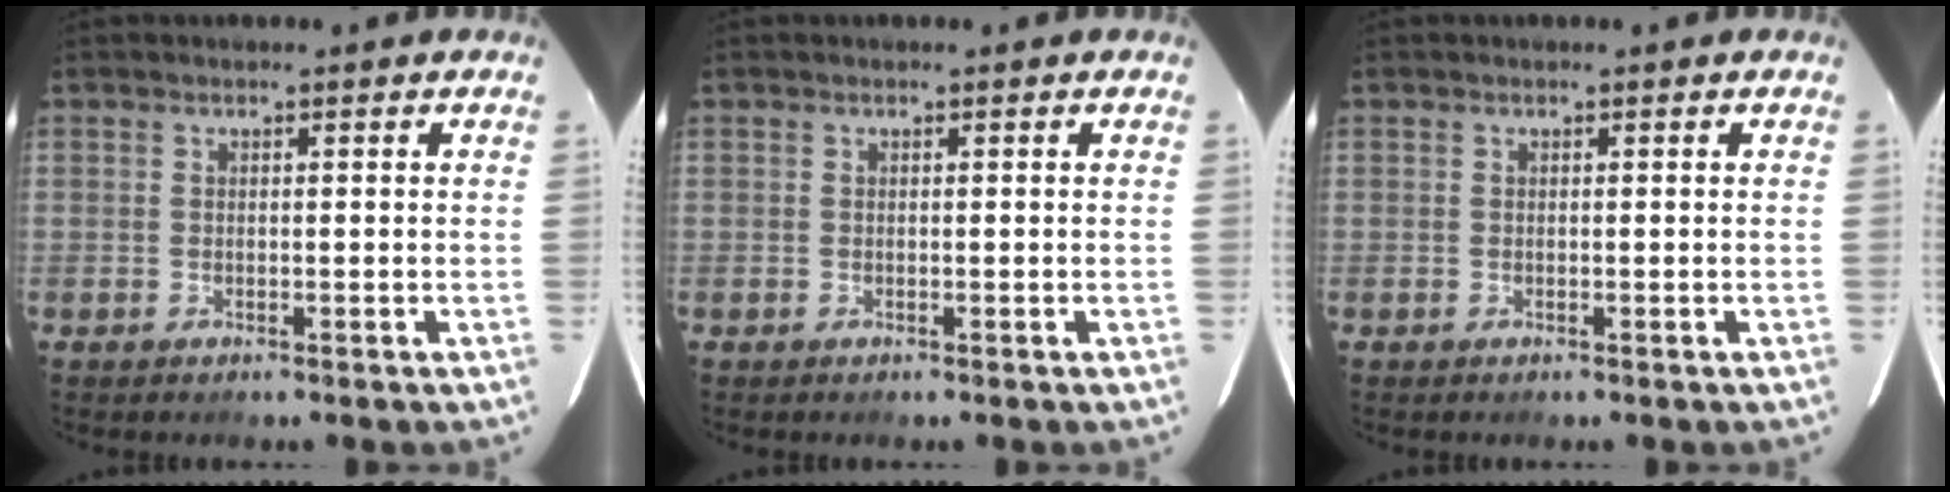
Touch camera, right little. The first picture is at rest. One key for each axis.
{"total": 0.0}
{"total": 0.0}